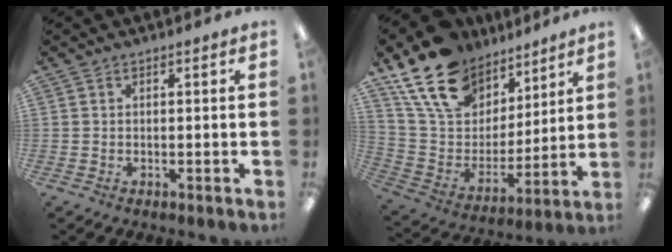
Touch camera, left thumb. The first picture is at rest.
{"total": 19.9, "force": [13.2, 12.3, 8.4], "torque": [-0.165, -0.068, 0.246]}